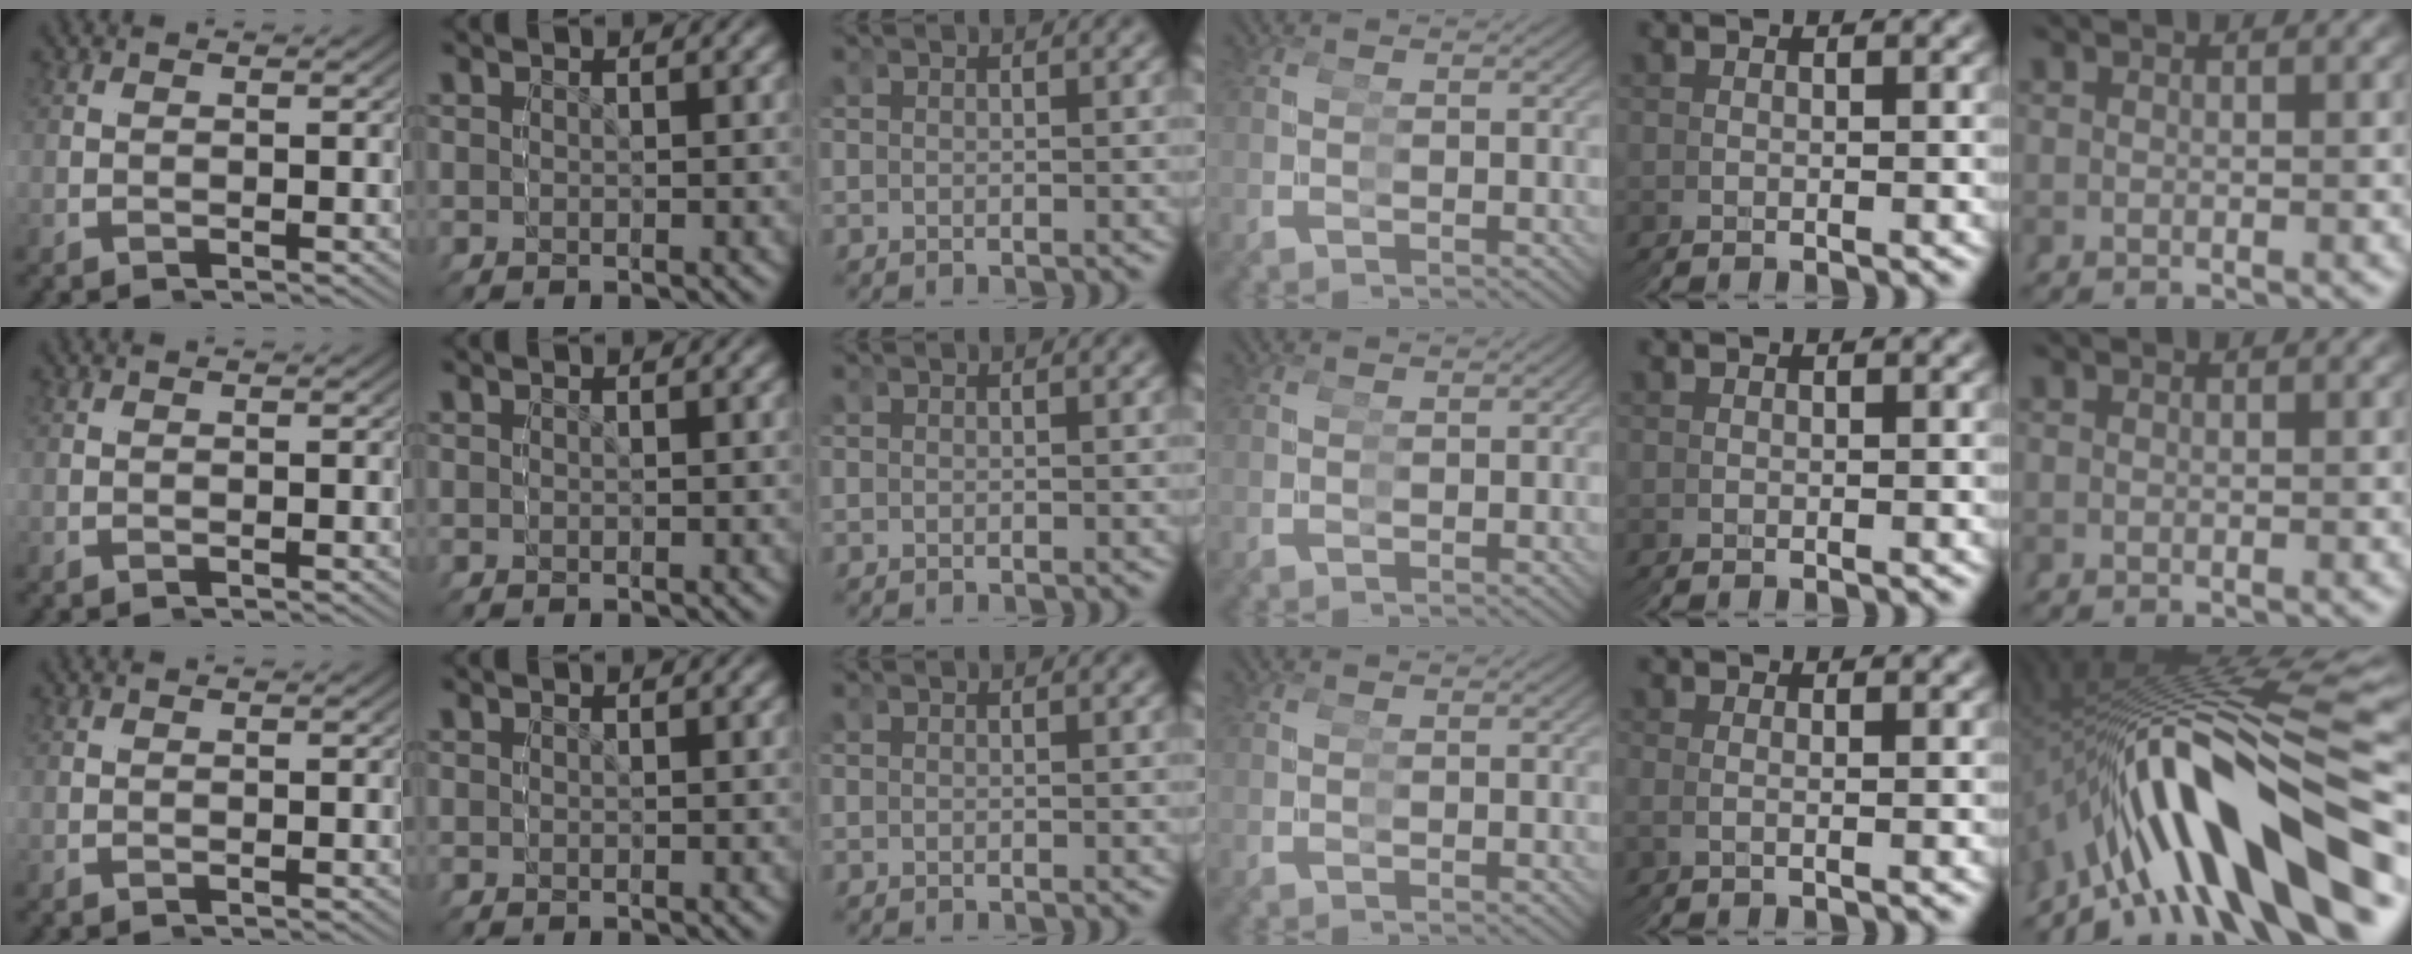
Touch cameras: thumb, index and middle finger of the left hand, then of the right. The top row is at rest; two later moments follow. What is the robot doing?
{"motion": "grasp_and_lifting", "object": "cup"}